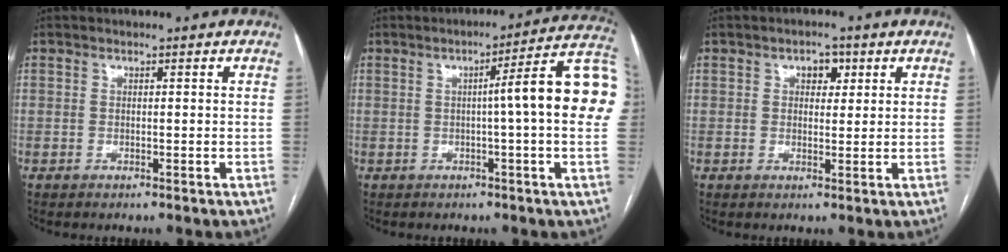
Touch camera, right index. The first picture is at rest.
{"total": 13.1, "force": [0.9, -0.5, 13.0], "torque": [-0.169, 0.025, 0.001]}
{"total": 3.0, "force": [1.3, 1.8, 2.0], "torque": [-0.028, 0.007, 0.018]}